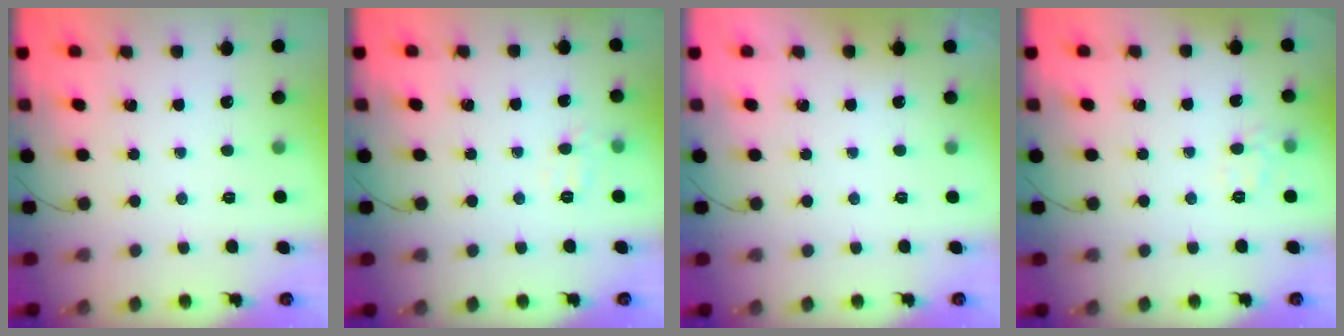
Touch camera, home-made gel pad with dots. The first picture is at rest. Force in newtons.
{"total": 5.4, "press": 5.3, "slide": 1.1}
{"total": 1.9, "press": 1.9, "slide": 0.3}
{"total": 4.4, "press": 4.1, "slide": 1.6}